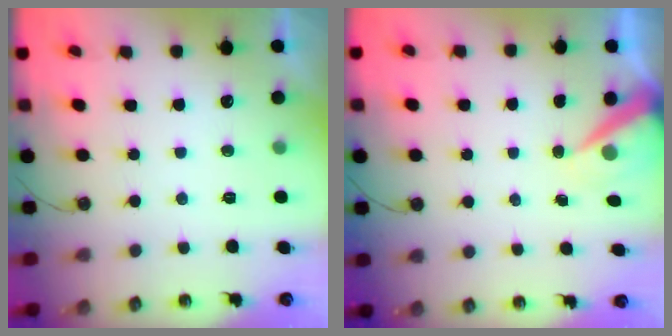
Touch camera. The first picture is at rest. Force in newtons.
{"total": 6.8, "press": 6.8, "slide": 0.5}